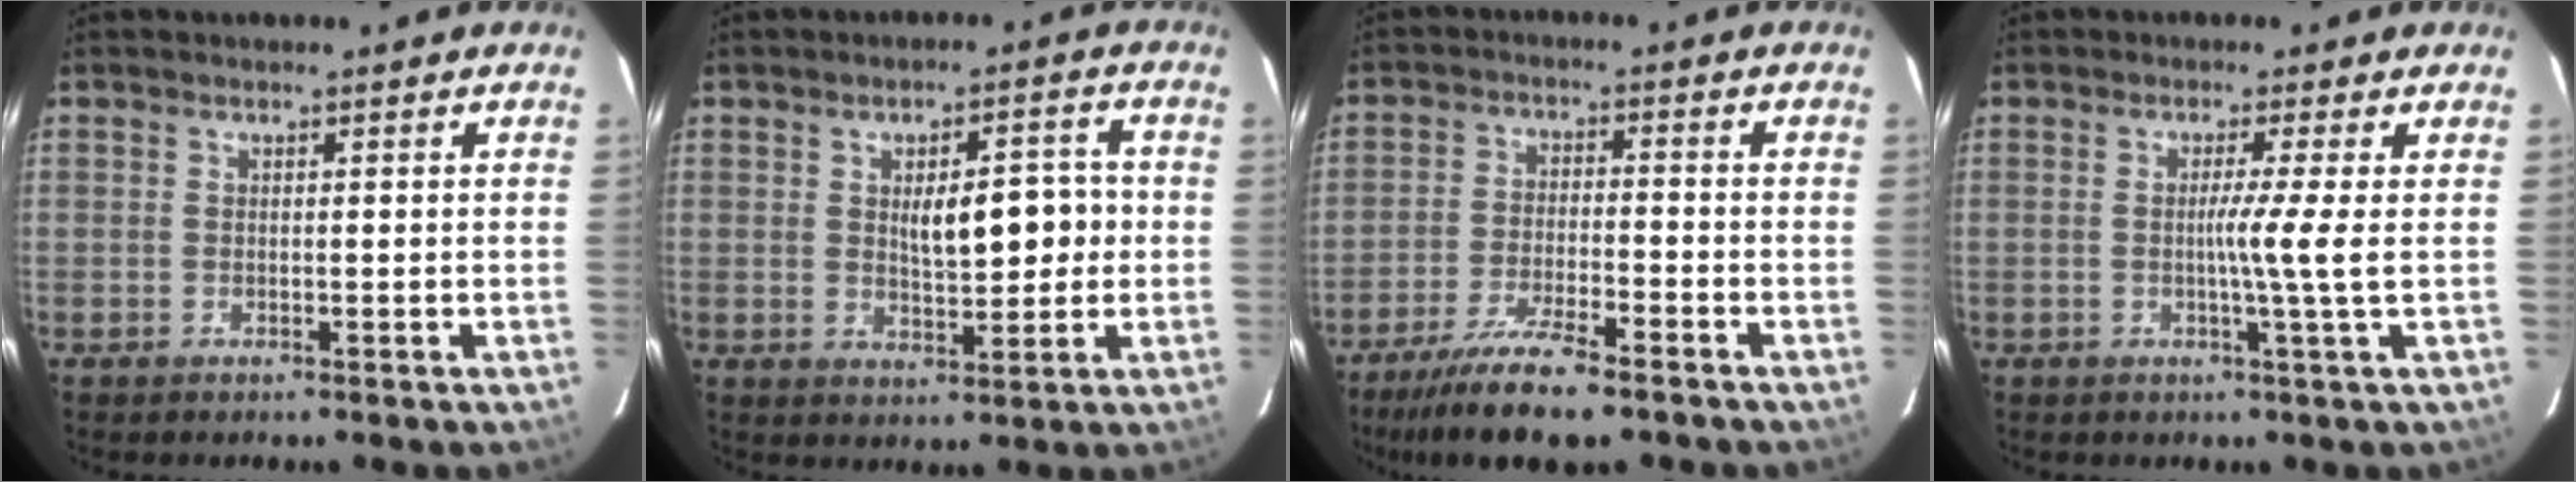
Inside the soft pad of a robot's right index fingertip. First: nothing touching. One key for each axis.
{"total": 7.8, "fx": 0.5, "fy": 2.8, "fz": 7.3, "tx": -0.107, "ty": 0.014, "tz": 0.017}
{"total": 10.1, "fx": -7.8, "fy": 0.9, "fz": 6.4, "tx": -0.110, "ty": -0.025, "tz": -0.132}
{"total": 4.2, "fx": -0.1, "fy": -1.8, "fz": 3.8, "tx": -0.065, "ty": -0.008, "tz": -0.003}